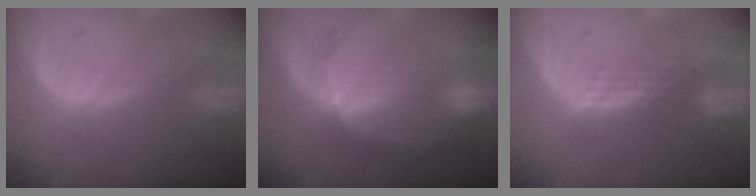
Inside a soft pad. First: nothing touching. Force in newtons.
{"total": 7.0, "press": 6.9, "slide": 1.2}
{"total": 3.1, "press": 2.6, "slide": 1.6}